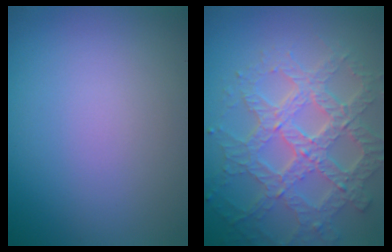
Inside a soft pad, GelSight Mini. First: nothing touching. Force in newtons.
{"total": 7.8, "press": 5.7, "slide": 5.4}